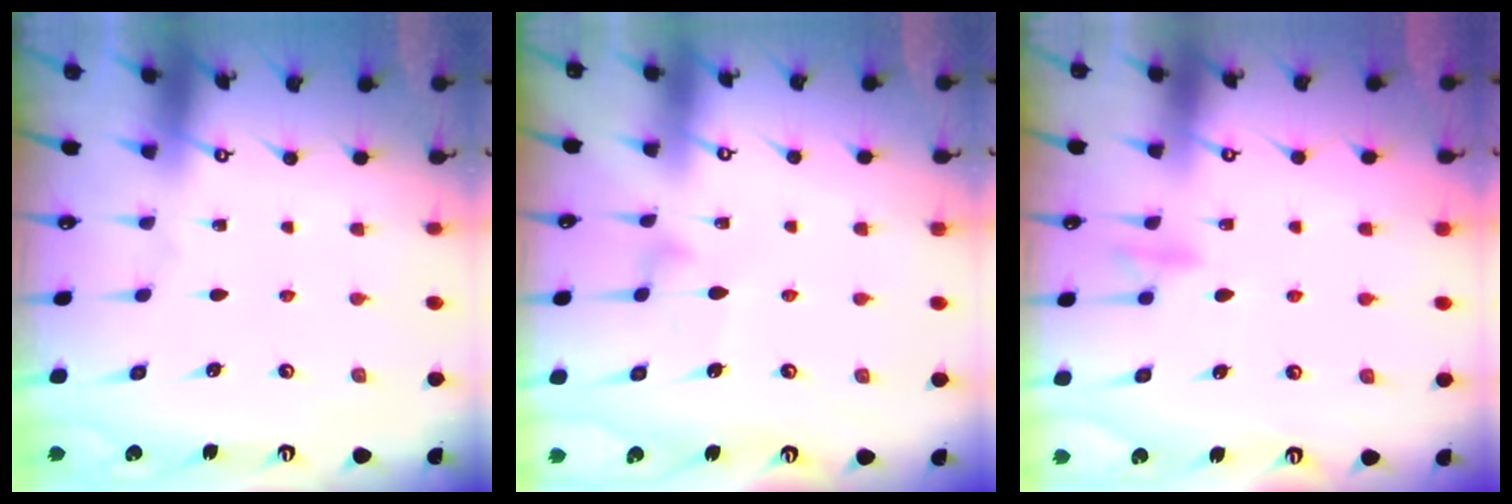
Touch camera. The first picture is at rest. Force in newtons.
{"total": 6.4, "press": 6.4, "slide": 0.4}
{"total": 10.1, "press": 10.0, "slide": 1.7}